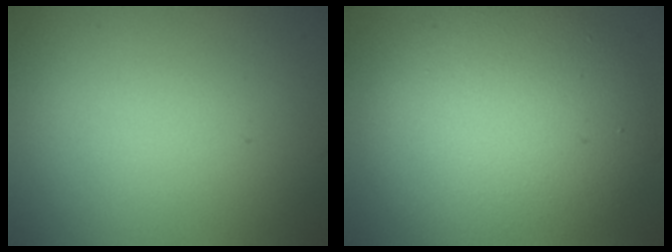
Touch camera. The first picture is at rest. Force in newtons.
{"total": 9.2, "press": 9.1, "slide": 0.9}